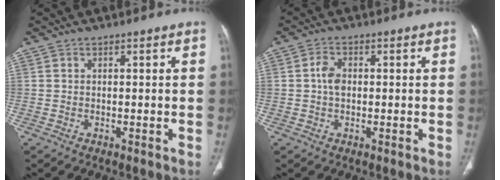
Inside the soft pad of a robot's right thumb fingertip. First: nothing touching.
{"total": 3.2, "force": [0.1, 2.1, 2.3], "torque": [-0.043, 0.006, -0.002]}